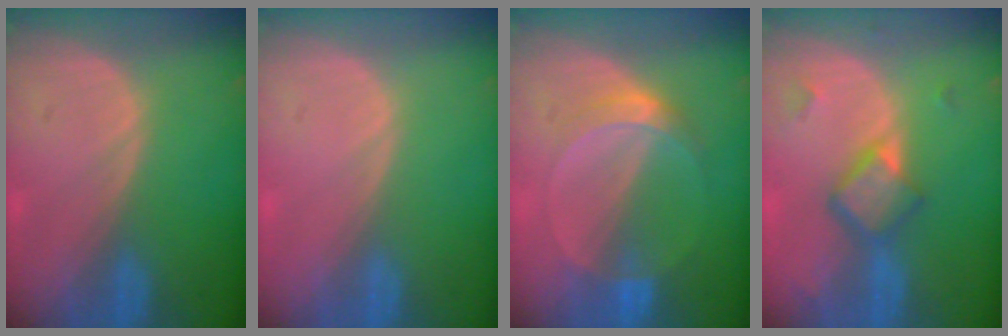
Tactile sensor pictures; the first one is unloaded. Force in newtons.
{"total": 0.0}
{"total": 5.0, "press": 4.6, "slide": 2.0}
{"total": 5.8, "press": 5.0, "slide": 3.0}